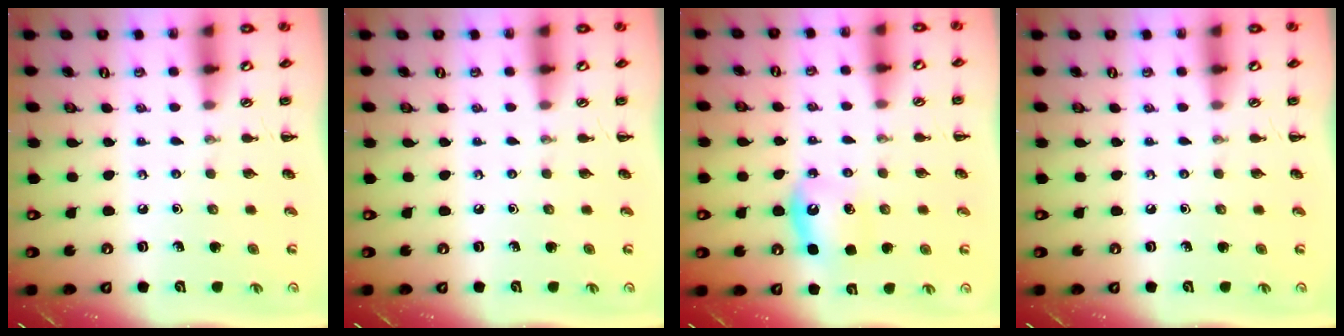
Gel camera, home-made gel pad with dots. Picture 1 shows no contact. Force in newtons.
{"total": 0.0}
{"total": 6.8, "press": 6.6, "slide": 1.8}
{"total": 0.0}